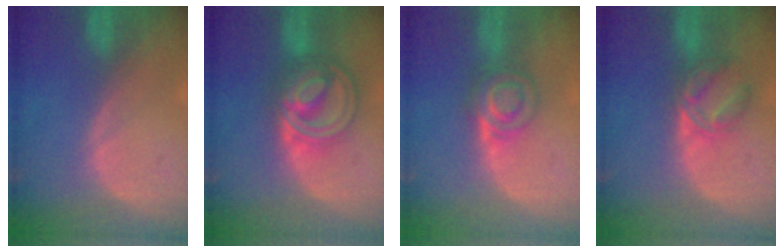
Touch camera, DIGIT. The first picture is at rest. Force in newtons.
{"total": 8.8, "press": 8.8, "slide": 0.7}
{"total": 6.4, "press": 5.5, "slide": 3.3}
{"total": 5.6, "press": 5.4, "slide": 1.1}